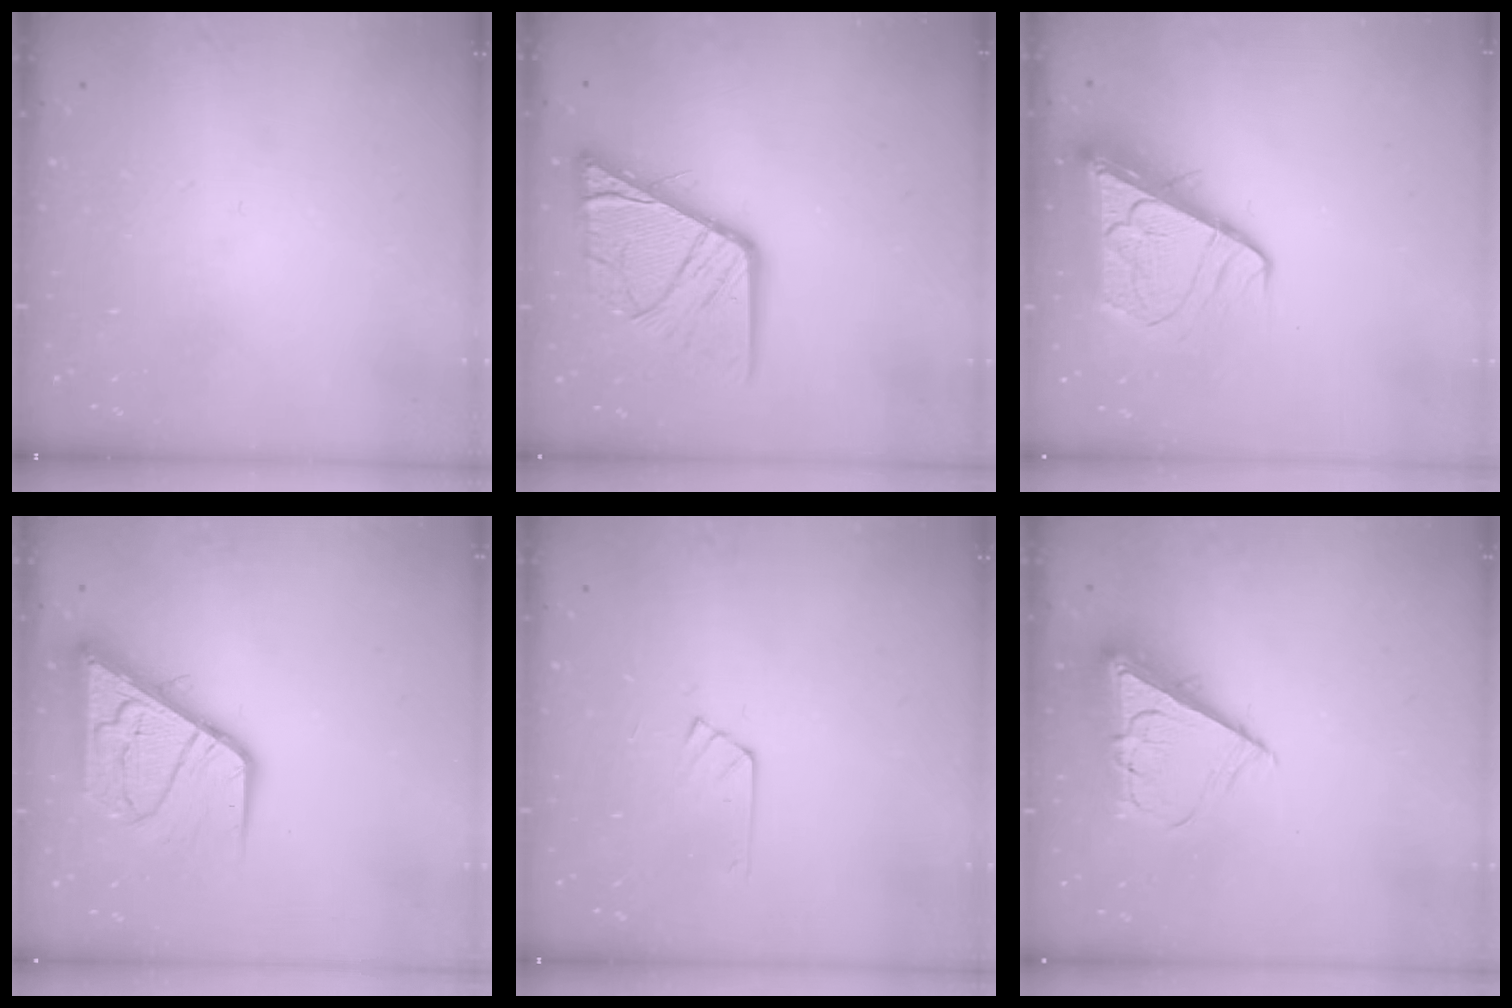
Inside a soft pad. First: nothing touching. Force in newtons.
{"total": 16.9, "press": 16.8, "slide": 1.8}
{"total": 10.6, "press": 10.5, "slide": 1.2}
{"total": 12.7, "press": 12.6, "slide": 1.7}
{"total": 5.7, "press": 5.7, "slide": 0.6}
{"total": 9.9, "press": 9.9, "slide": 0.4}